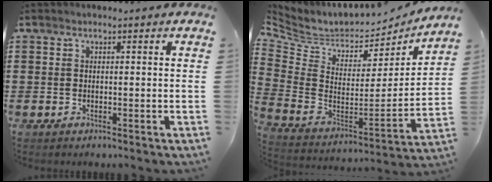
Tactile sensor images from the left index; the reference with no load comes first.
{"total": 4.9, "force": [4.4, 2.0, 0.8], "torque": [-0.051, -0.050, 0.074]}